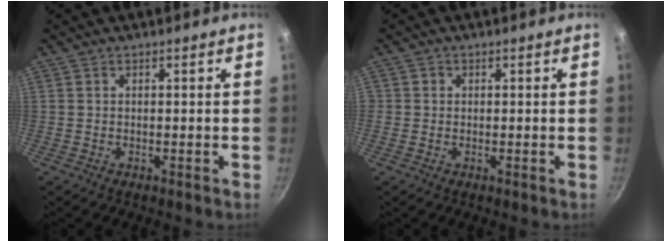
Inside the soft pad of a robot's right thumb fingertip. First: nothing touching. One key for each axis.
{"total": 1.1, "fx": -0.1, "fy": 1.1, "fz": 0.1, "tx": 0.003, "ty": 0.002, "tz": -0.004}